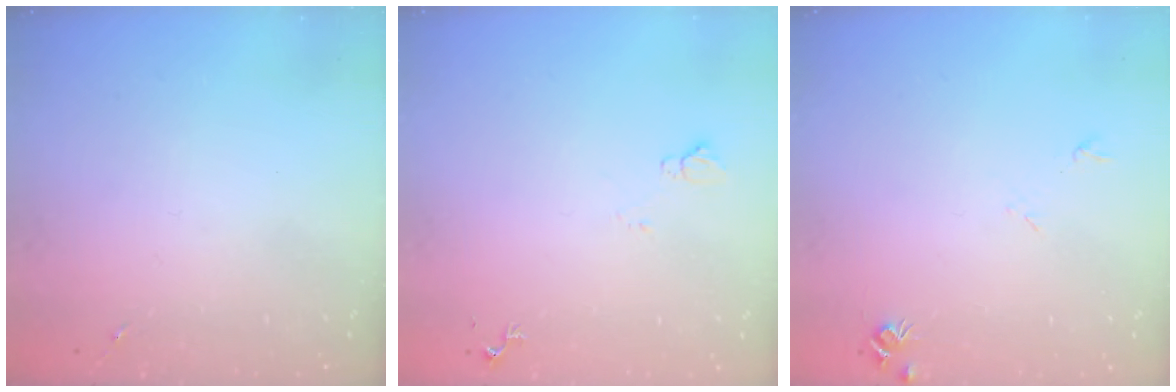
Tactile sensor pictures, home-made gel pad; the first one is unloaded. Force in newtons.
{"total": 5.1, "press": 5.1, "slide": 0.7}
{"total": 5.5, "press": 5.5, "slide": 0.7}